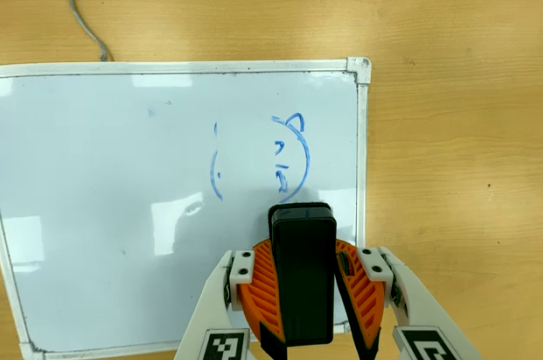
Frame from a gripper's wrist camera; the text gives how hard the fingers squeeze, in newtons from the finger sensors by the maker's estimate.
{"total": 9.7, "left": 9.5, "right": 9.9}